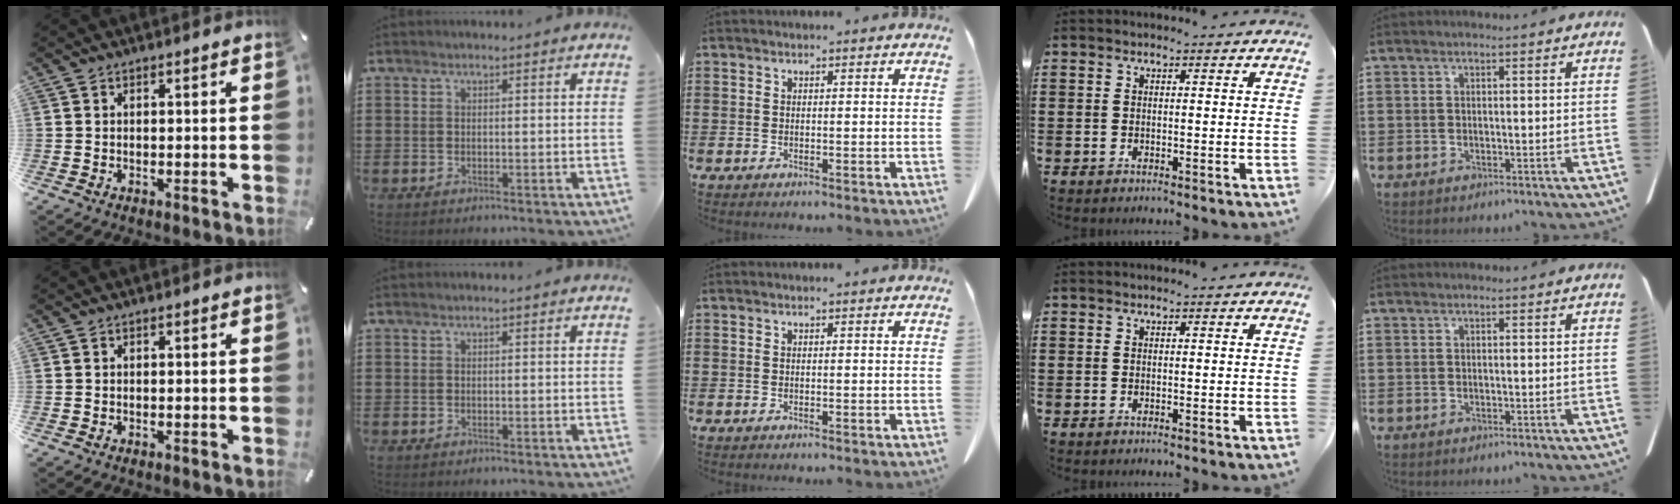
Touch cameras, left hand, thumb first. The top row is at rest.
{}